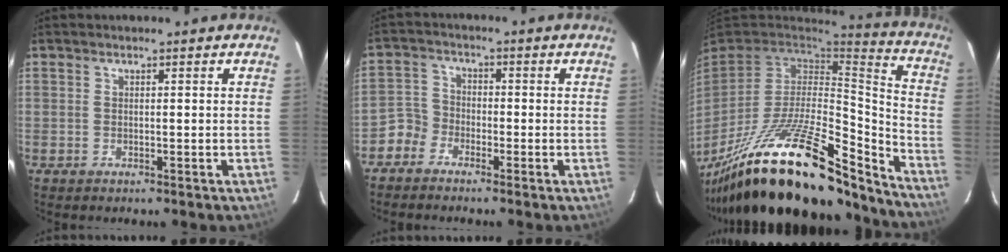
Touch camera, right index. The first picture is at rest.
{"total": 3.9, "force": [-2.8, 2.7, 0.0], "torque": [0.001, 0.017, -0.065]}
{"total": 33.5, "force": [-24.0, 10.4, 21.0], "torque": [-0.355, -0.025, -0.378]}